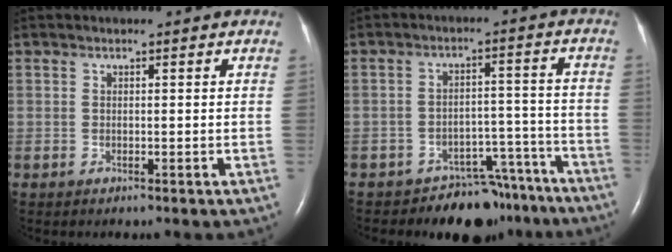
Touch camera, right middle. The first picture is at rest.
{"total": 9.4, "force": [-8.3, 4.4, 0.4], "torque": [0.026, 0.050, -0.111]}